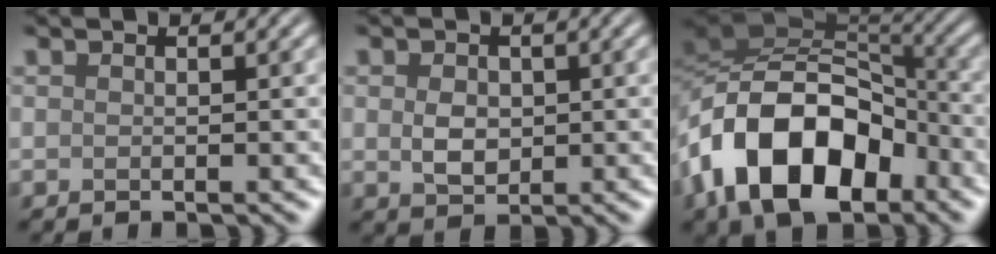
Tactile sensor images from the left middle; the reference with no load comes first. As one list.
[{"total": 2.5, "force": [0.2, 1.9, 1.7], "torque": [-0.033, -0.002, 0.004]}, {"total": 12.5, "force": [-5.3, 7.6, 8.4], "torque": [-0.146, 0.009, -0.105]}]